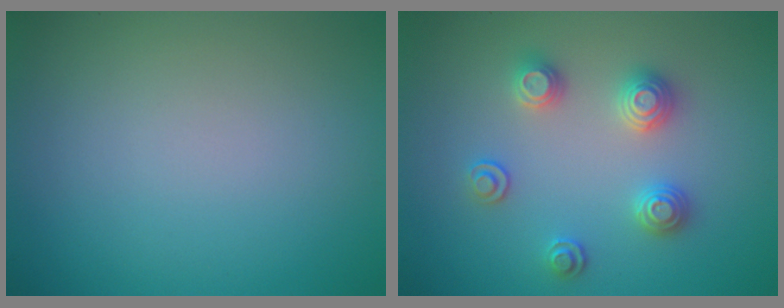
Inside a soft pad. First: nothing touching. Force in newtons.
{"total": 2.9, "press": 2.8, "slide": 0.8}